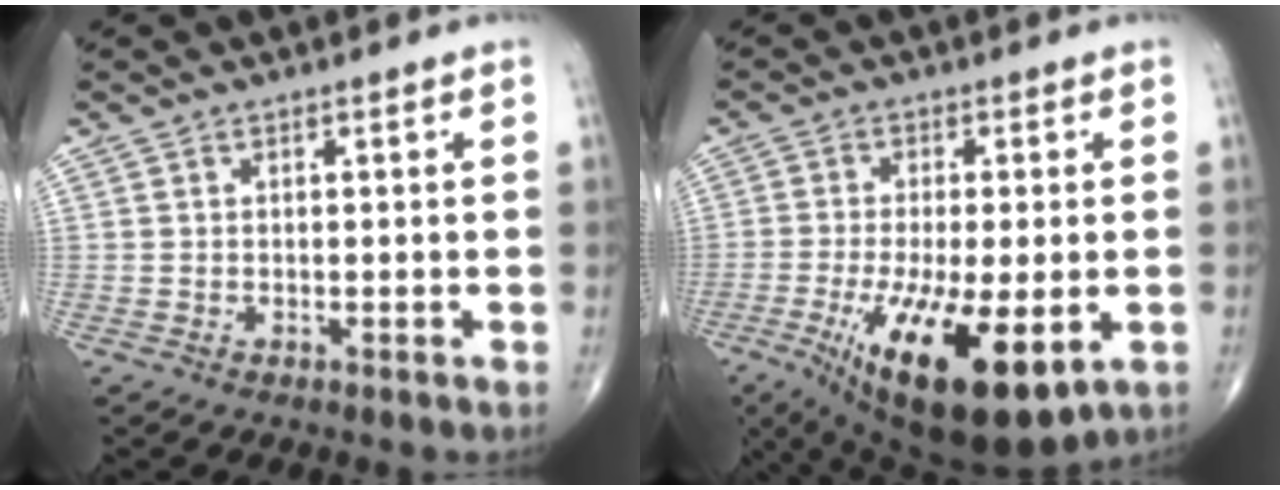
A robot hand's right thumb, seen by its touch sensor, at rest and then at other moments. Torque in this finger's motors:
{"motor_torque": [2.57, 2.43, 0.98, -1.12, 0.65]}